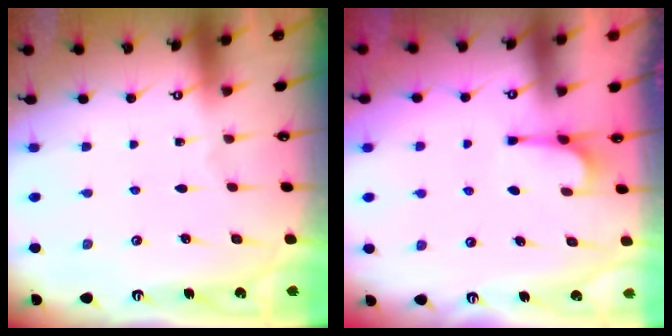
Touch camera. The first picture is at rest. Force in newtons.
{"total": 3.0, "press": 2.9, "slide": 0.7}